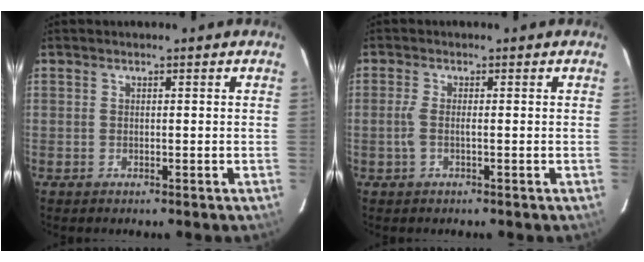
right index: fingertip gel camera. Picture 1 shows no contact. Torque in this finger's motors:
{"motor_torque": [0.32, 0.09, 0.19, 0.06]}